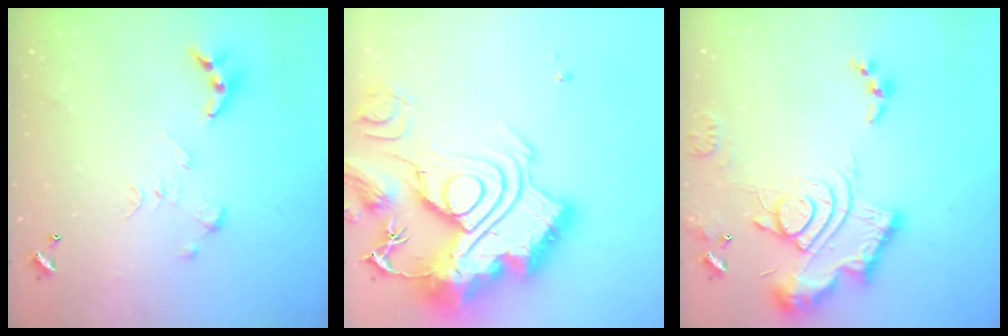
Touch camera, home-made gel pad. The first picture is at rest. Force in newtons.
{"total": 0.7, "press": 0.7, "slide": 0.0}
{"total": 19.5, "press": 19.4, "slide": 2.0}